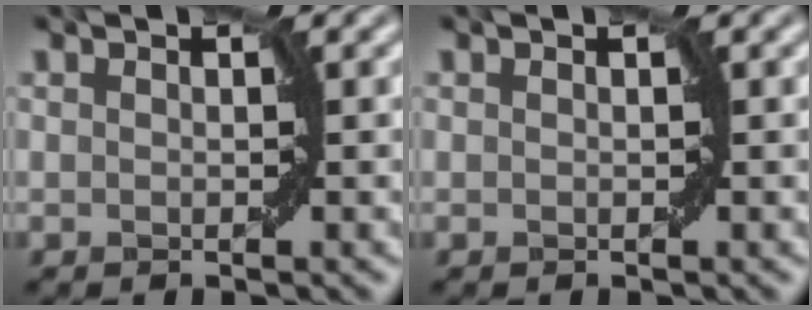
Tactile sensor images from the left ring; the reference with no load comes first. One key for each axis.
{"total": 0.0}